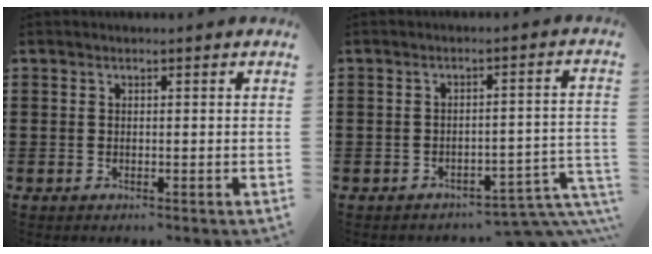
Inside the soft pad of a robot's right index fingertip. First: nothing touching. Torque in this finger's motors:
{"motor_torque": [0.51, 0.47, 0.06, -0.08]}